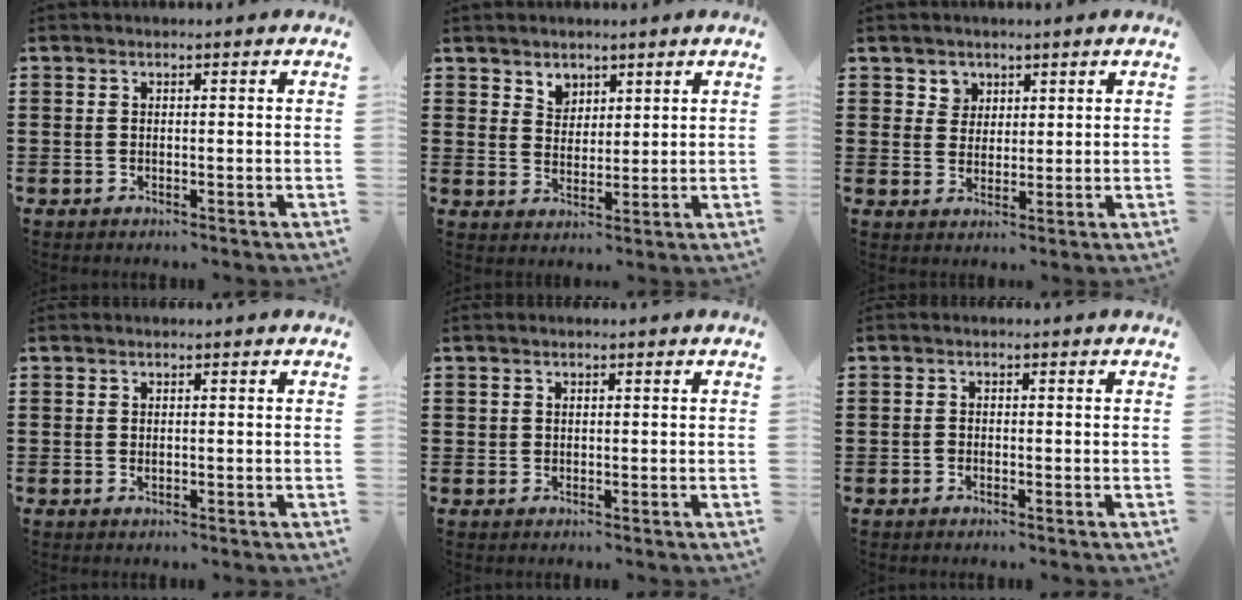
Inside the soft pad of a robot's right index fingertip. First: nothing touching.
{"total": 3.2, "force": [2.5, 2.1, 0.0], "torque": [-0.012, 0.003, 0.048]}
{"total": 2.9, "force": [1.8, 2.3, 0.0], "torque": [-0.014, 0.007, 0.034]}
{"total": 0.5, "force": [0.0, 0.2, 0.5], "torque": [-0.010, -0.001, -0.001]}
{"total": 0.8, "force": [0.5, 0.7, 0.1], "torque": [-0.004, 0.002, 0.010]}
{"total": 0.7, "force": [-0.5, 0.3, 0.4], "torque": [-0.009, -0.003, -0.010]}